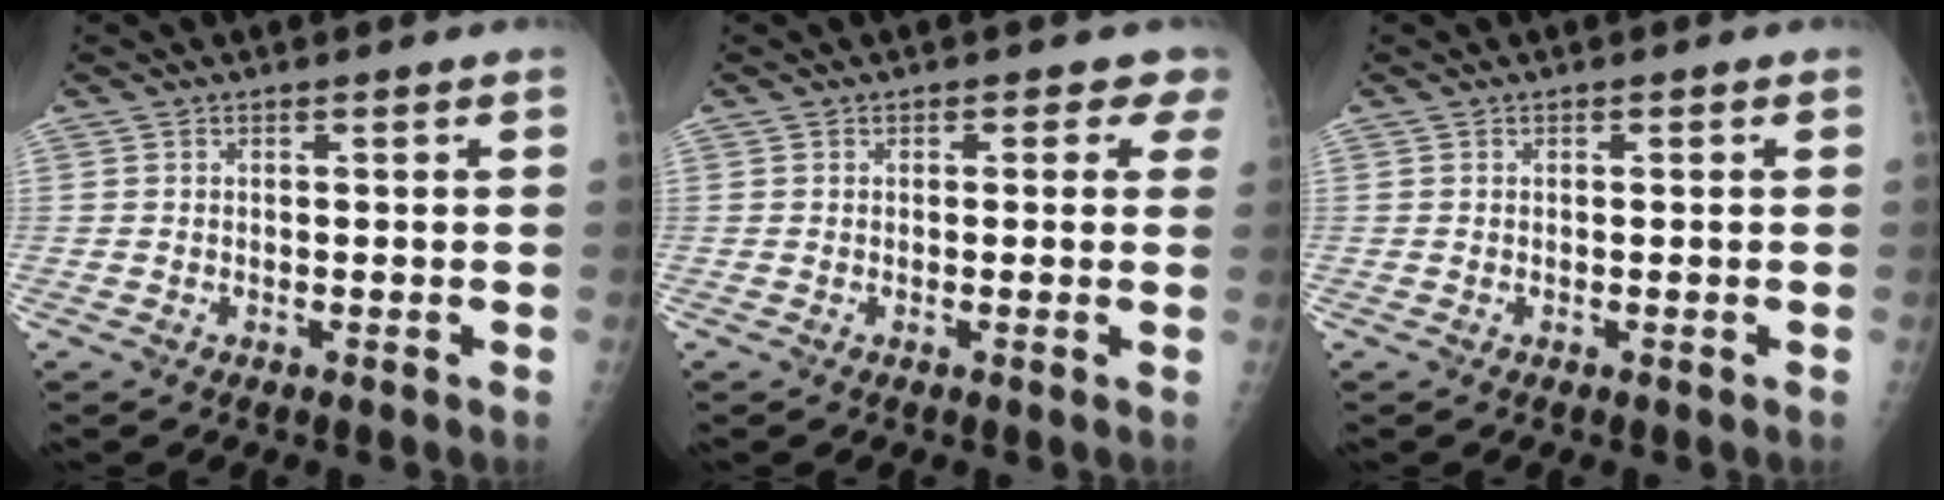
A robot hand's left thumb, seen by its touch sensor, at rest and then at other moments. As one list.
[{"total": 2.5, "force": [1.5, 1.7, 1.0], "torque": [0.019, -0.004, 0.003]}, {"total": 0.0}]